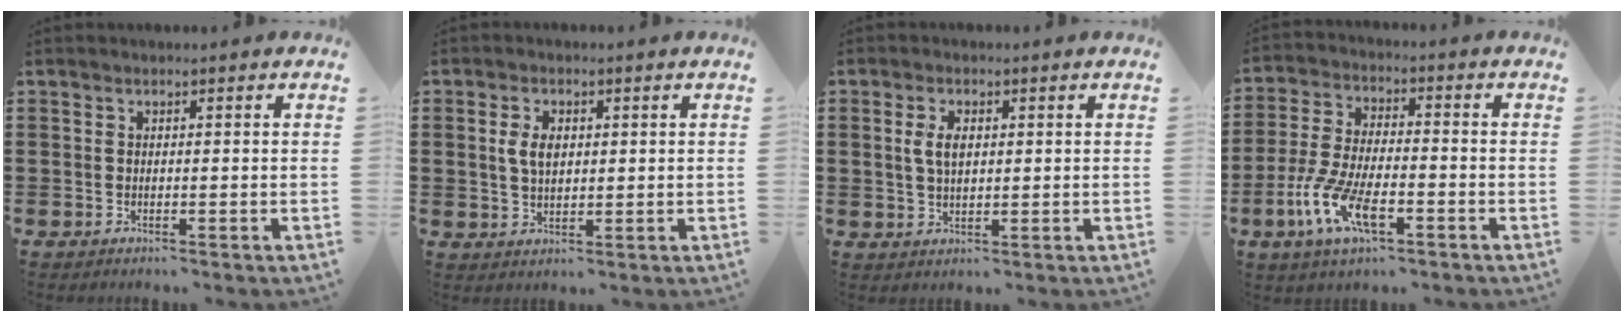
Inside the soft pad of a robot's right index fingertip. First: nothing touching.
{"total": 3.9, "force": [0.7, 2.3, 3.1], "torque": [-0.074, 0.008, 0.009]}
{"total": 3.7, "force": [0.7, 1.9, 3.1], "torque": [-0.065, 0.009, 0.011]}
{"total": 9.7, "force": [-4.4, 3.7, 7.8], "torque": [-0.187, -0.009, -0.085]}